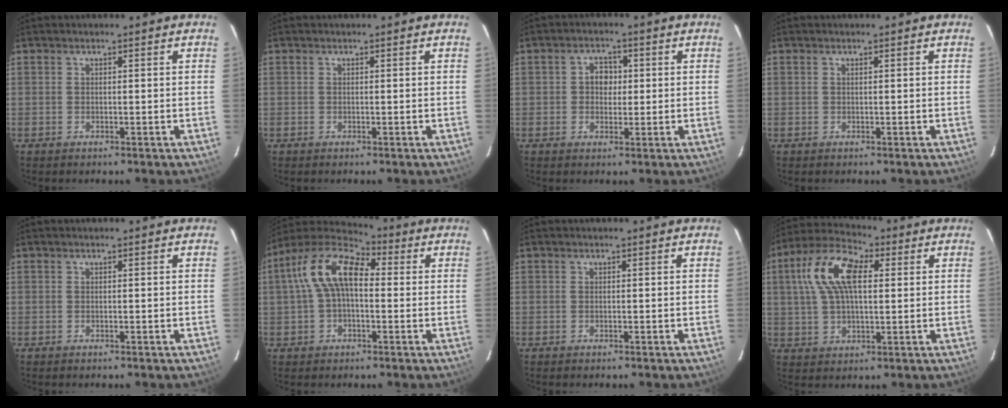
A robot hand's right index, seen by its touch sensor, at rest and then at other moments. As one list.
[{"total": 0.0}, {"total": 3.5, "force": [0.2, 3.1, 1.7], "torque": [-0.025, 0.013, 0.003]}, {"total": 0.0}, {"total": 0.0}, {"total": 12.6, "force": [1.5, 6.8, 10.4], "torque": [-0.199, 0.035, 0.016]}, {"total": 0.0}, {"total": 13.4, "force": [3.5, 6.7, 11.1], "torque": [-0.221, 0.032, 0.056]}]